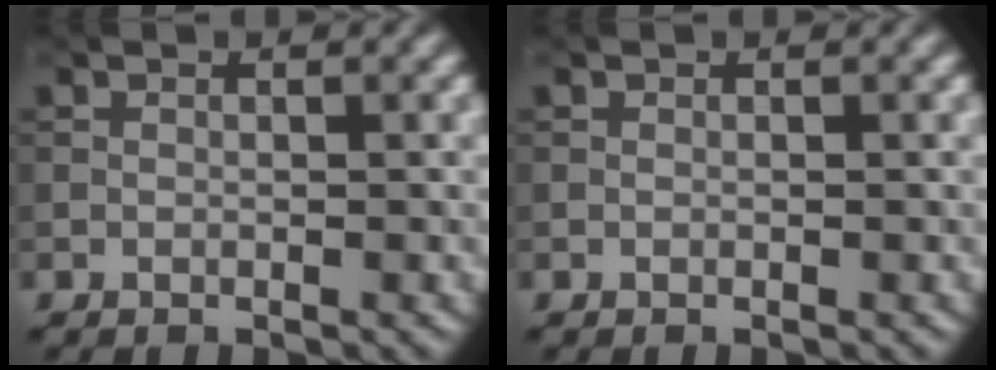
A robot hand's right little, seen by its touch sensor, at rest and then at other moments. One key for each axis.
{"total": 0.0}